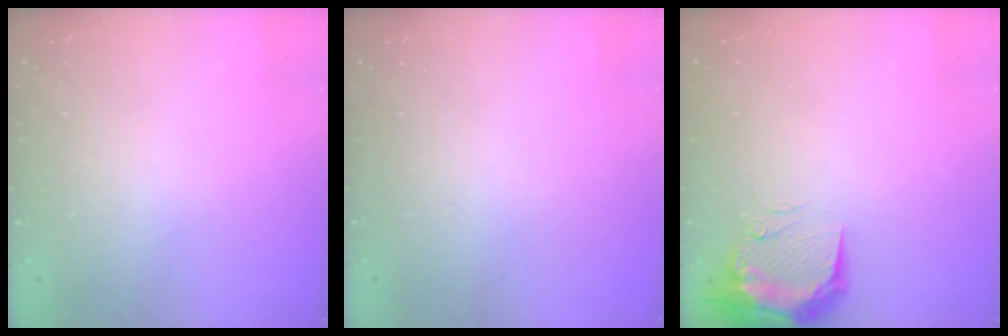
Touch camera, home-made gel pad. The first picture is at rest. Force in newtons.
{"total": 0.0}
{"total": 10.0, "press": 9.9, "slide": 1.6}